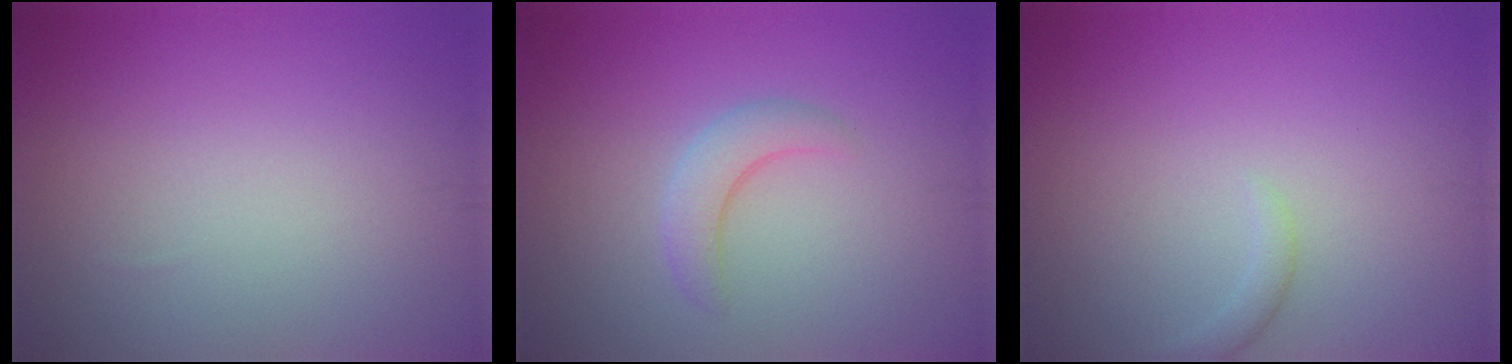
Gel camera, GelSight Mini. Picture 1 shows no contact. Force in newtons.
{"total": 2.4, "press": 2.4, "slide": 0.3}
{"total": 1.1, "press": 1.1, "slide": 0.2}